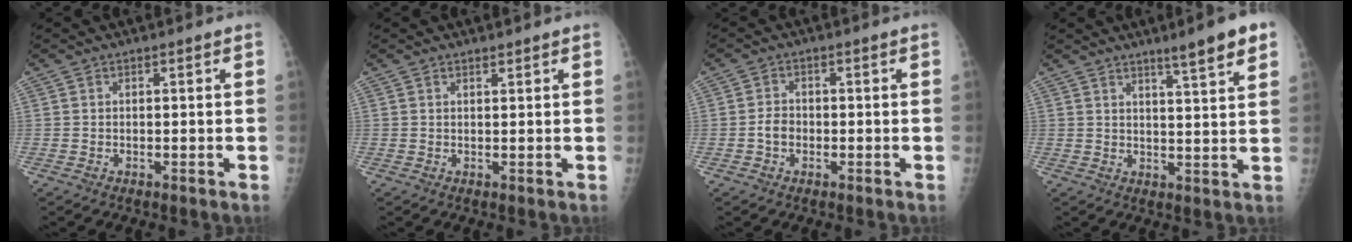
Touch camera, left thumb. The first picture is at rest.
{"total": 0.8, "force": [0.7, 0.2, 0.2], "torque": [-0.004, -0.006, 0.013]}
{"total": 2.6, "force": [-0.6, 2.1, 1.4], "torque": [-0.016, 0.009, -0.015]}
{"total": 8.0, "force": [5.2, 0.5, 6.1], "torque": [-0.083, -0.025, 0.074]}